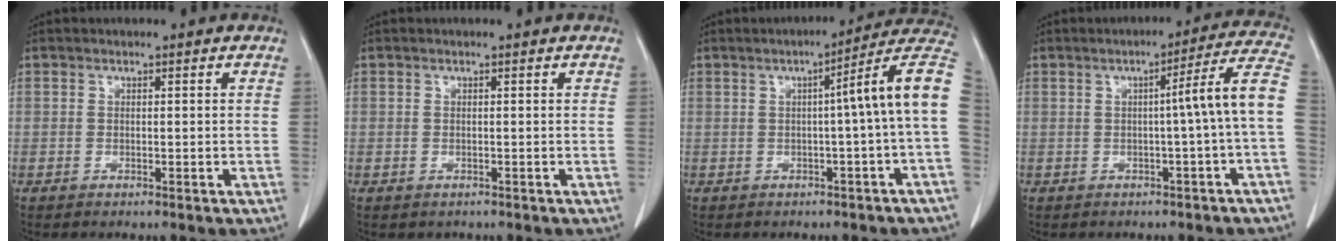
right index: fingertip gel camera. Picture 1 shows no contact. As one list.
[{"total": 0.7, "force": [-0.3, 0.6, -0.1], "torque": [0.001, 0.006, -0.004]}, {"total": 9.6, "force": [0.2, -1.4, 9.5], "torque": [-0.109, 0.026, -0.005]}, {"total": 8.2, "force": [-0.8, -1.5, 8.0], "torque": [-0.098, 0.018, -0.013]}]